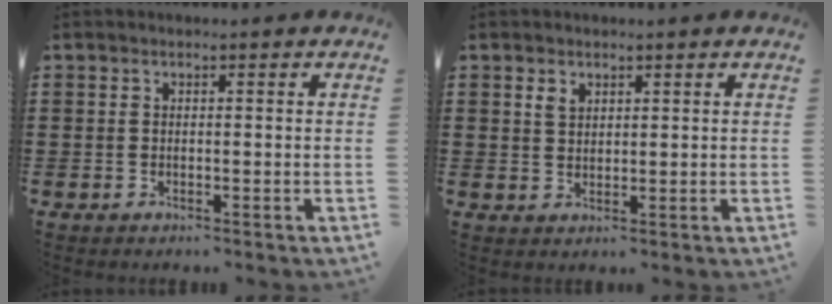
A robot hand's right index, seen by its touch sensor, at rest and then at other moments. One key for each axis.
{"total": 1.7, "fx": 1.1, "fy": 1.1, "fz": 0.8, "tx": -0.018, "ty": 0.003, "tz": 0.020}